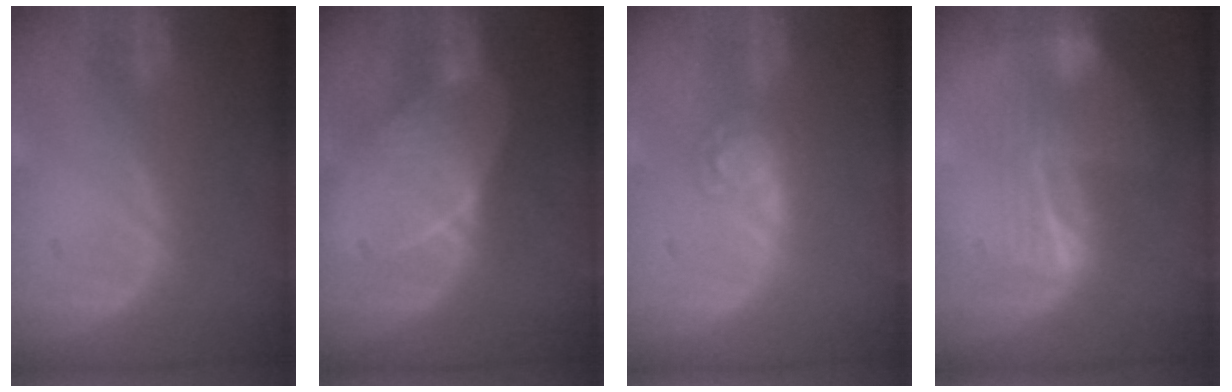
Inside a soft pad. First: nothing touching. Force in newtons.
{"total": 7.2, "press": 6.7, "slide": 2.5}
{"total": 3.8, "press": 3.8, "slide": 0.2}
{"total": 8.3, "press": 7.2, "slide": 4.3}